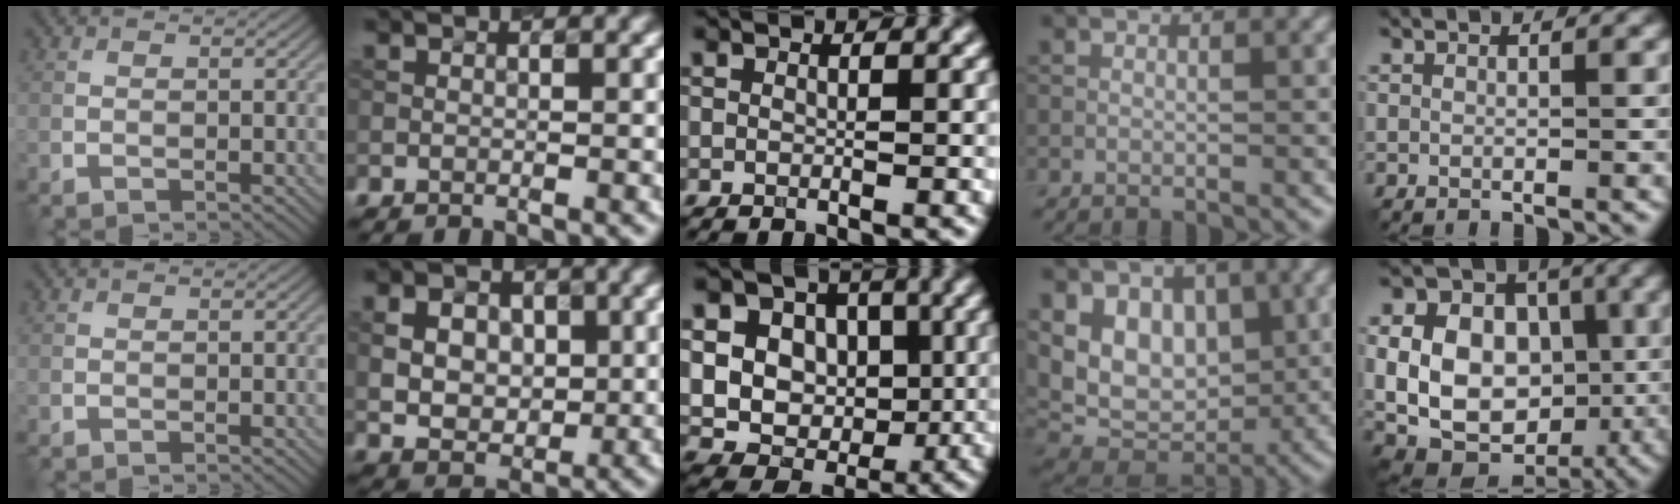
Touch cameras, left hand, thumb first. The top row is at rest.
{"index": {"total": 5.4, "force": [0.8, 4.0, 3.5], "torque": [-0.063, -0.001, 0.015]}, "middle": {"total": 15.9, "force": [2.9, 14.0, 7.1], "torque": [-0.144, 0.032, 0.043]}, "ring": {"total": 9.1, "force": [2.0, 6.6, 6.0], "torque": [-0.100, -0.006, 0.029]}, "little": {"total": 13.7, "force": [-0.2, 10.9, 8.4], "torque": [-0.146, 0.018, -0.009]}}